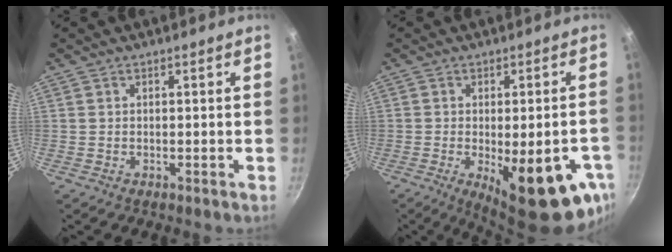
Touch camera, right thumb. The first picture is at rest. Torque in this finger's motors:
{"motor_torque": [0.00, 1.03, 0.99, -1.05, 0.33]}